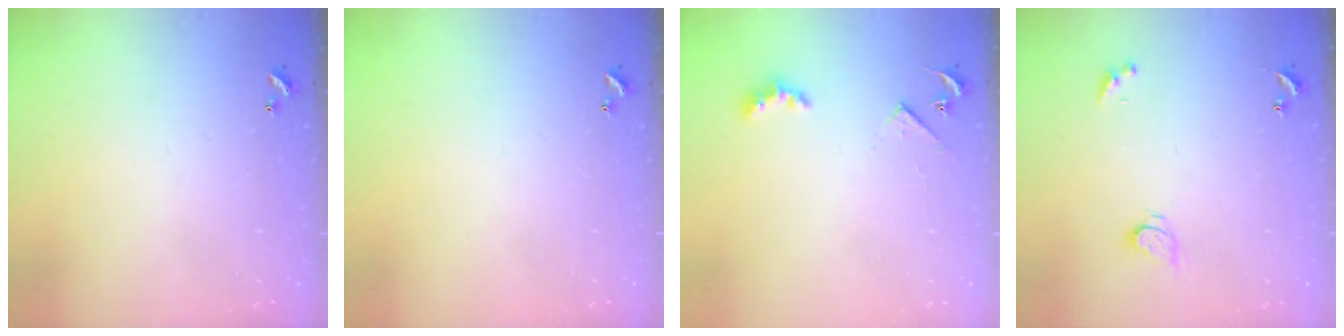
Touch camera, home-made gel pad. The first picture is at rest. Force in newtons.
{"total": 0.0}
{"total": 3.6, "press": 3.6, "slide": 0.6}
{"total": 2.7, "press": 2.7, "slide": 0.3}